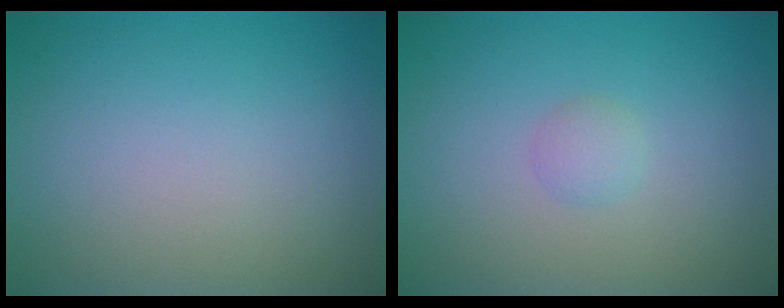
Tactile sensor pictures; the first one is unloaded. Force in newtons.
{"total": 1.0, "press": 1.0, "slide": 0.0}